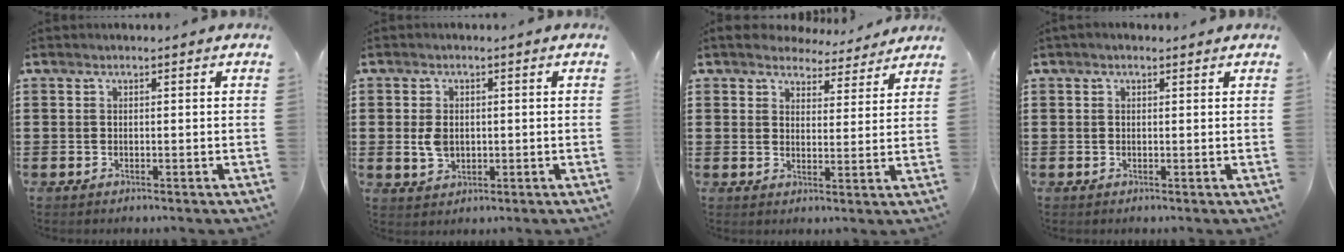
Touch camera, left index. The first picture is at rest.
{"total": 3.5, "force": [0.2, 2.4, 2.6], "torque": [-0.068, 0.002, -0.001]}
{"total": 4.8, "force": [4.7, 1.0, 0.6], "torque": [-0.025, -0.023, 0.084]}
{"total": 0.6, "force": [0.3, 0.4, 0.4], "torque": [-0.008, 0.005, 0.005]}